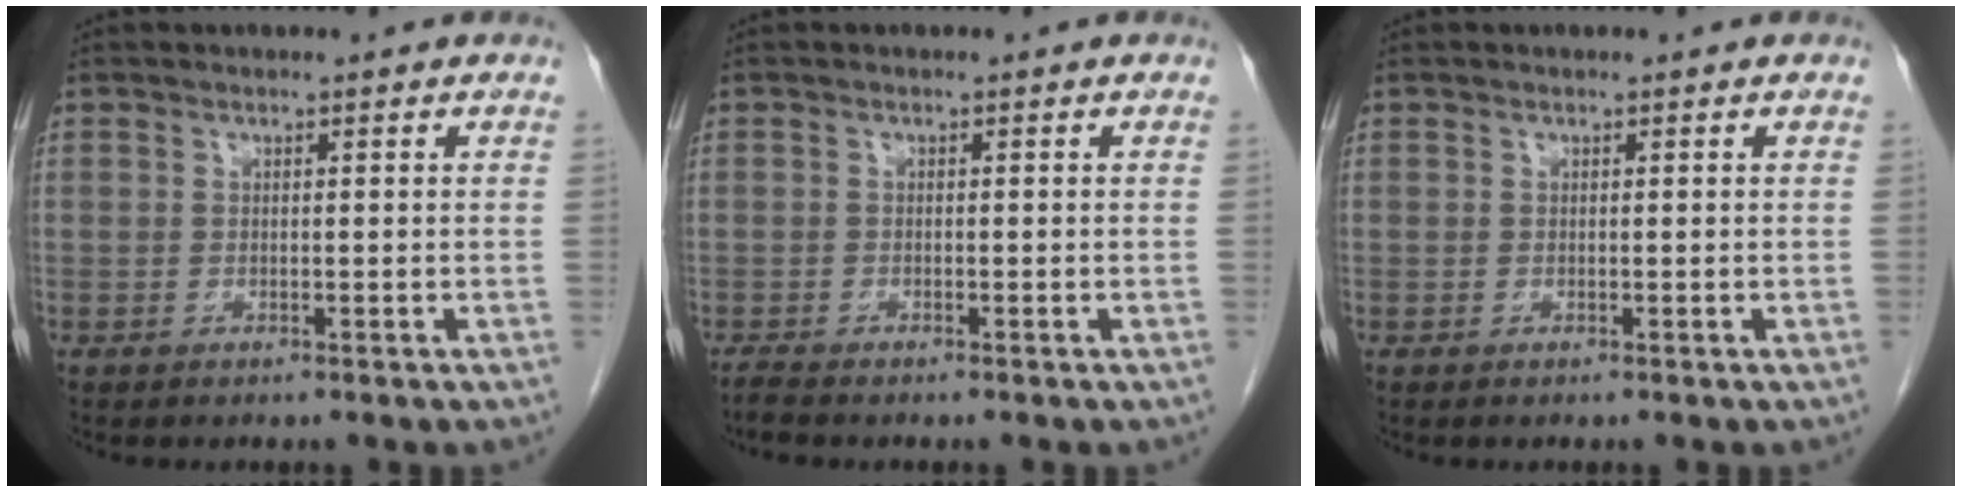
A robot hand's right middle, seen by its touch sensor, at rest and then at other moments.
{"total": 1.2, "force": [-1.1, -0.1, 0.4], "torque": [-0.018, -0.006, -0.025]}
{"total": 0.0}